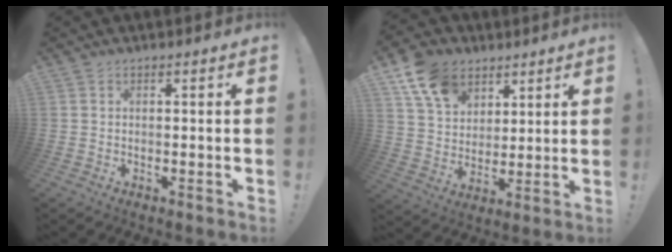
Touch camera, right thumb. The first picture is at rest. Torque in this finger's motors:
{"motor_torque": [0.02, 0.53, 0.17, 0.47, 0.05]}